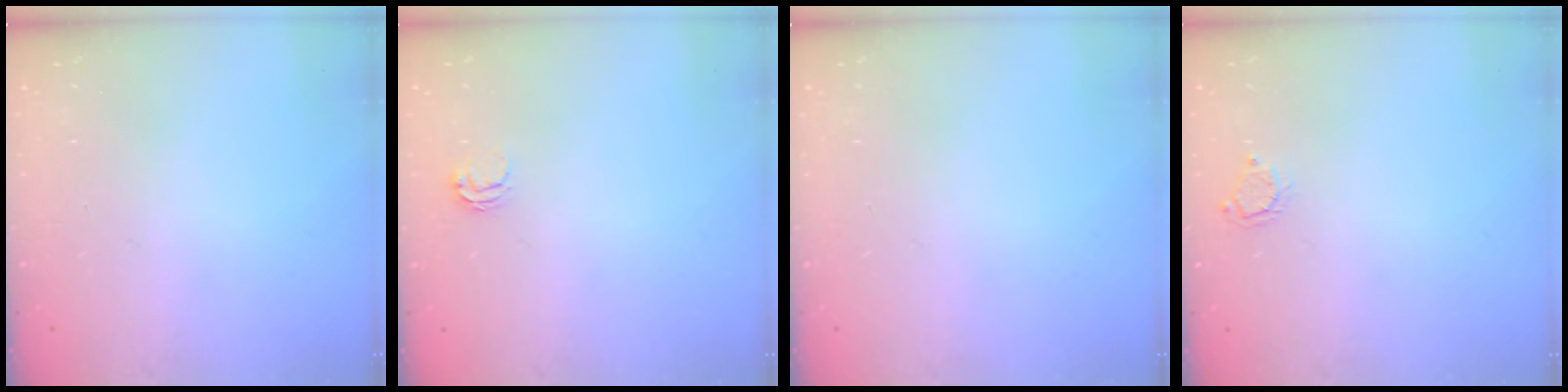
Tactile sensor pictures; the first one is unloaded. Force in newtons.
{"total": 3.8, "press": 3.8, "slide": 0.3}
{"total": 0.0}
{"total": 2.8, "press": 2.8, "slide": 0.3}